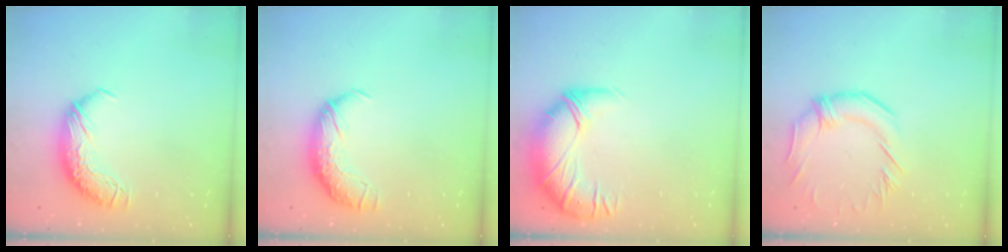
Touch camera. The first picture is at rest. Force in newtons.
{"total": 2.4, "press": 1.2, "slide": 2.1}
{"total": 2.7, "press": 1.1, "slide": 2.5}
{"total": 1.1, "press": 0.5, "slide": 1.0}